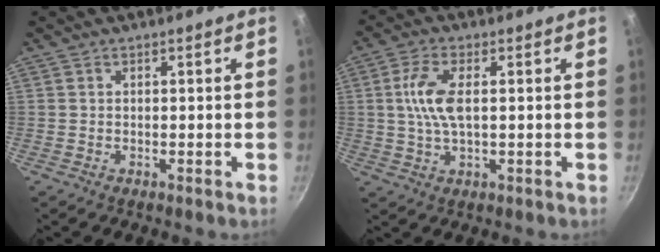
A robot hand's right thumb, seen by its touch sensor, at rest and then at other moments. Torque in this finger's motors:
{"motor_torque": [0.90, 0.78, 1.05, -0.18, 0.17]}